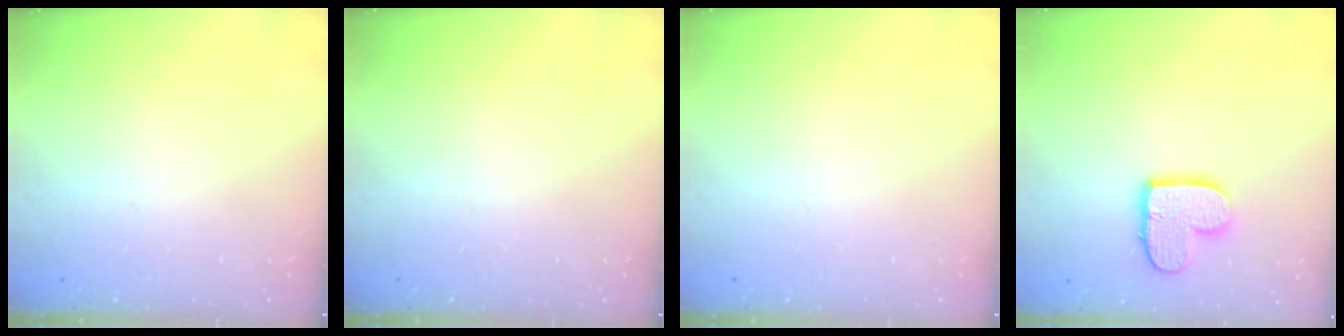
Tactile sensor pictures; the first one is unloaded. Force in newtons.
{"total": 0.0}
{"total": 0.0}
{"total": 11.3, "press": 11.3, "slide": 0.7}